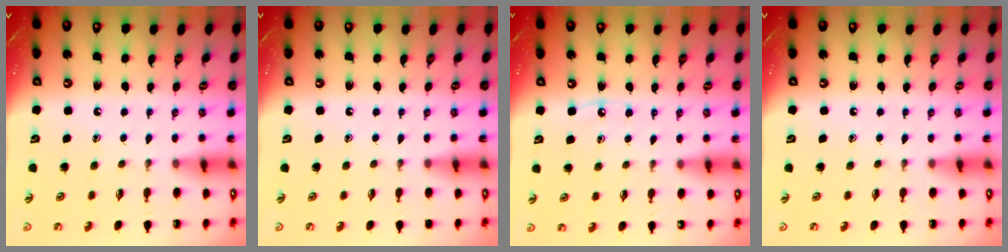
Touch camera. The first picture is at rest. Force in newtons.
{"total": 0.0}
{"total": 4.4, "press": 4.3, "slide": 0.6}
{"total": 0.0}